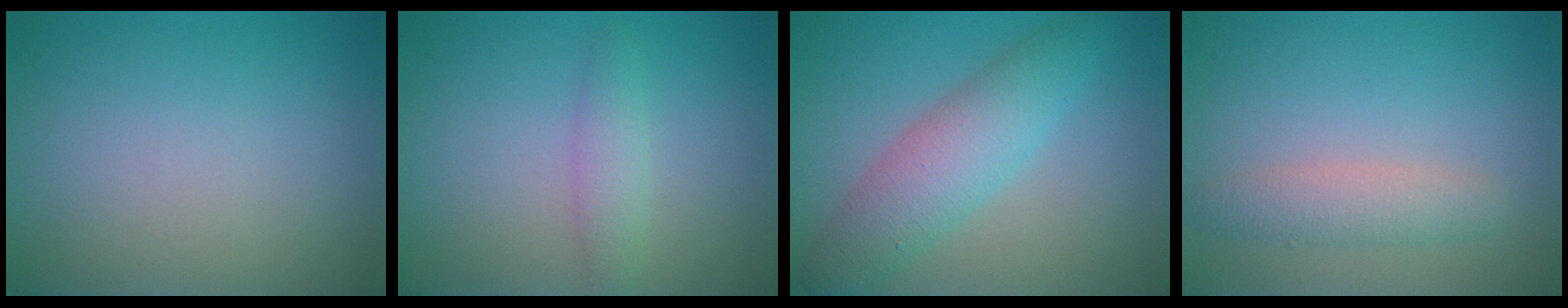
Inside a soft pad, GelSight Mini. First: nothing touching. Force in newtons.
{"total": 1.8, "press": 1.8, "slide": 0.0}
{"total": 5.0, "press": 5.0, "slide": 0.1}
{"total": 2.6, "press": 2.6, "slide": 0.1}